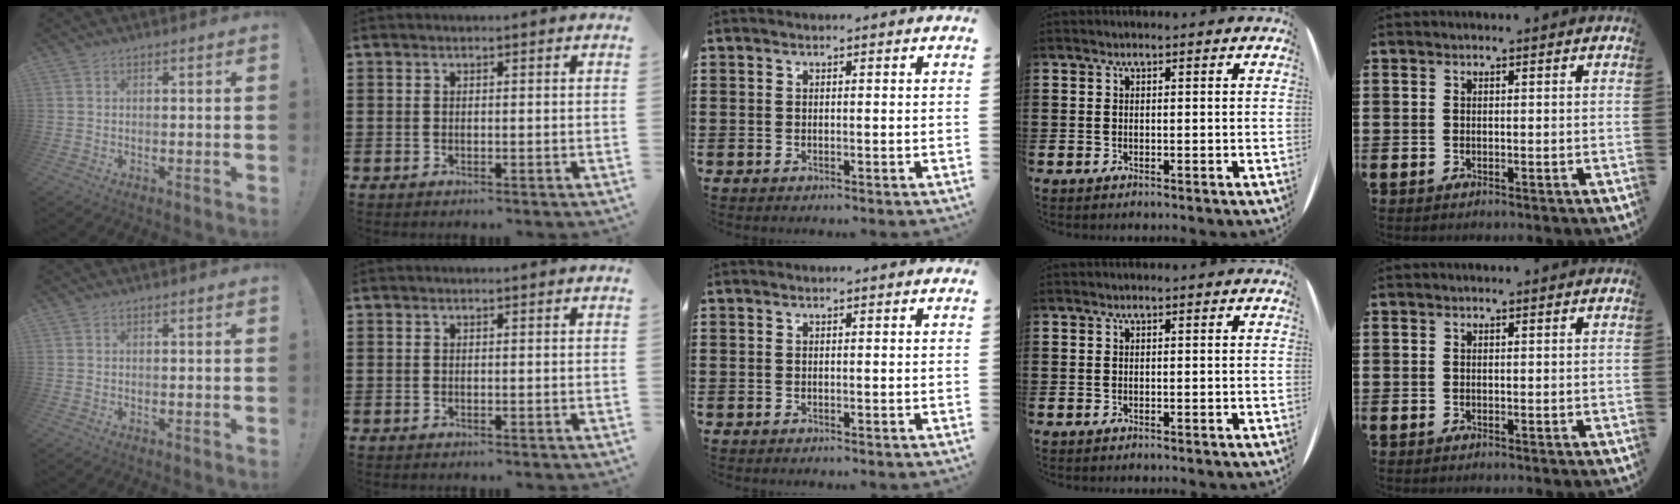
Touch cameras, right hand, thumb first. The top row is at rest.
{}